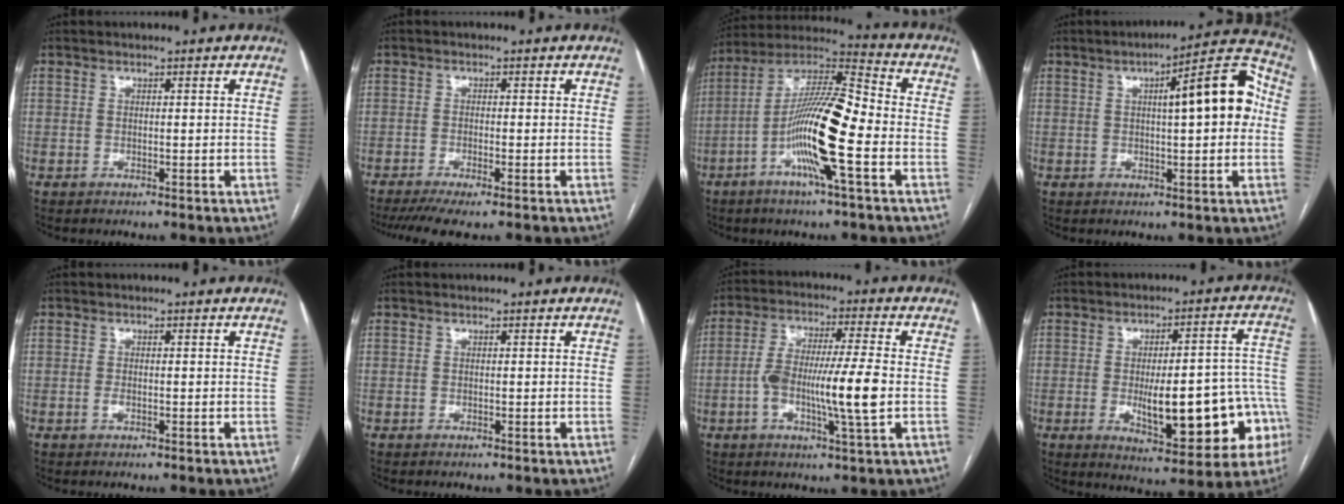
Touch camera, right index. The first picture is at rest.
{"total": 6.8, "force": [-5.0, 0.8, 4.5], "torque": [-0.070, -0.013, -0.080]}
{"total": 15.7, "force": [-4.6, 1.1, 15.0], "torque": [-0.288, 0.005, -0.088]}
{"total": 12.0, "force": [1.7, 2.3, 11.7], "torque": [-0.155, 0.036, 0.018]}
{"total": 0.7, "force": [-0.3, 0.2, 0.6], "torque": [-0.013, 0.000, -0.005]}
{"total": 0.0}
{"total": 11.4, "force": [-2.0, 0.4, 11.2], "torque": [-0.214, 0.005, -0.041]}
{"total": 19.1, "force": [-5.0, 5.5, 17.6], "torque": [-0.170, 0.034, -0.044]}